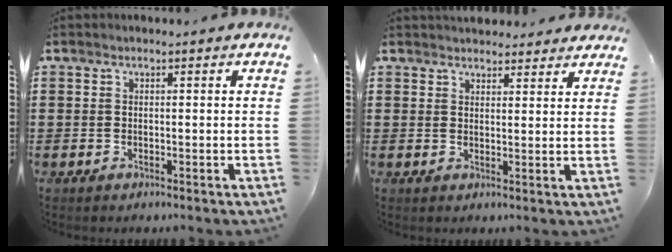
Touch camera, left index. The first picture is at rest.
{"total": 2.7, "force": [2.7, 0.5, 0.1], "torque": [-0.008, -0.006, 0.051]}